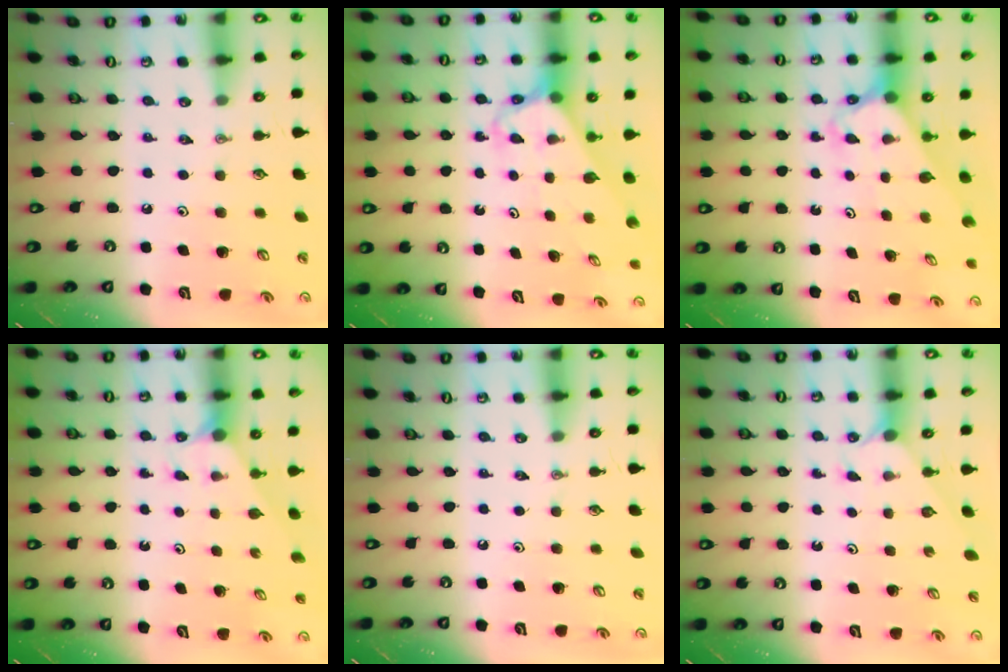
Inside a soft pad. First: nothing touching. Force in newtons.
{"total": 3.5, "press": 3.5, "slide": 0.5}
{"total": 2.7, "press": 2.7, "slide": 0.2}
{"total": 1.7, "press": 1.7, "slide": 0.2}
{"total": 0.0}
{"total": 1.6, "press": 1.6, "slide": 0.3}